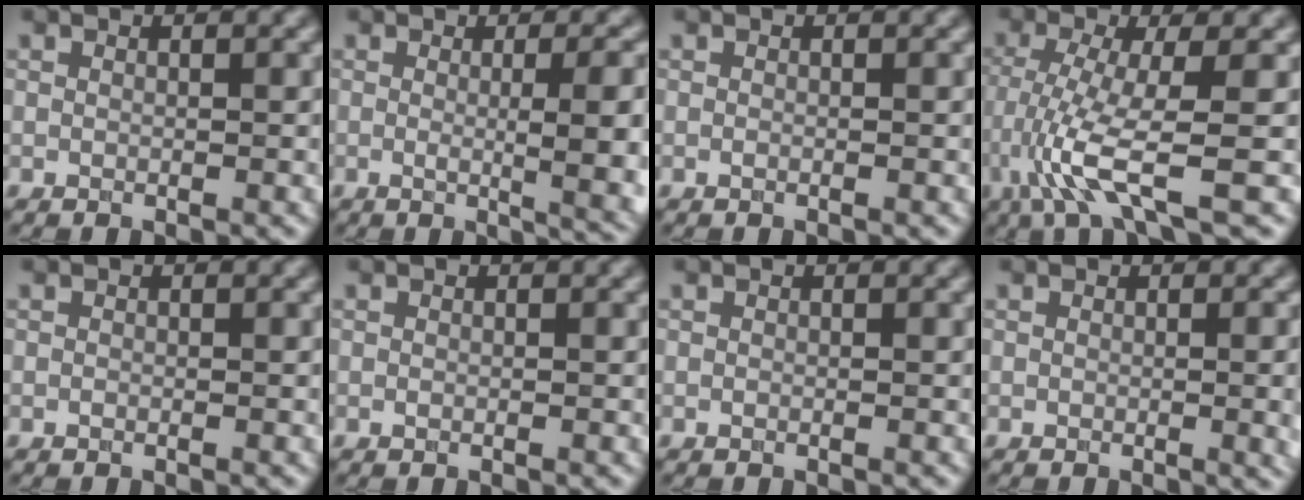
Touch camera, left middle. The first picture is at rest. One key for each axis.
{"total": 7.4, "fx": -0.4, "fy": 2.2, "fz": 7.1, "tx": -0.073, "ty": -0.002, "tz": 0.006}
{"total": 0.0}
{"total": 6.4, "fx": -2.7, "fy": 0.8, "fz": 5.7, "tx": -0.129, "ty": -0.008, "tz": -0.045}
{"total": 0.0}
{"total": 0.0}
{"total": 0.0}
{"total": 3.1, "fx": -0.2, "fy": 1.2, "fz": 2.9, "tx": -0.017, "ty": 0.008, "tz": 0.003}